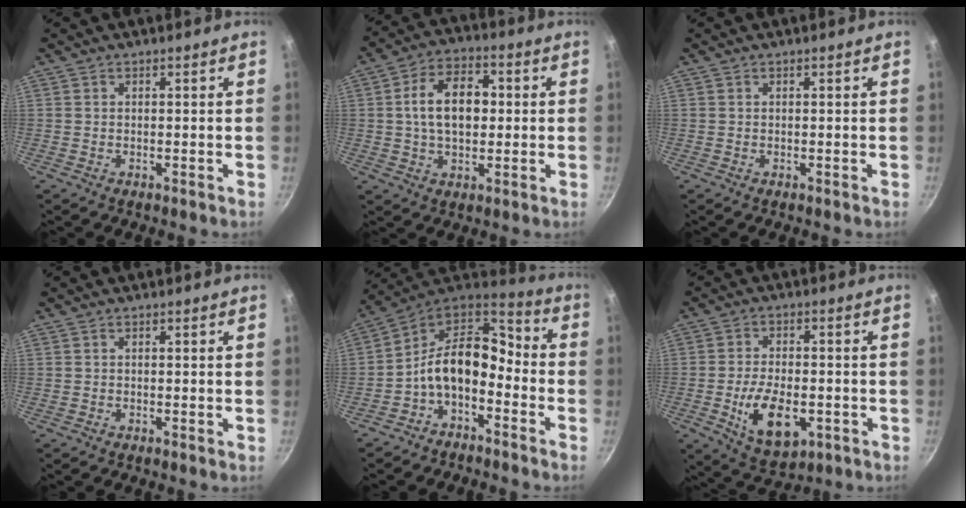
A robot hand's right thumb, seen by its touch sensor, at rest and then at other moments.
{"total": 12.2, "force": [1.1, 7.8, 9.4], "torque": [-0.131, 0.020, 0.009]}
{"total": 0.0}
{"total": 0.0}
{"total": 13.6, "force": [-4.2, 8.5, 9.8], "torque": [-0.156, 0.070, -0.093]}
{"total": 11.8, "force": [-3.0, 6.5, 9.4], "torque": [-0.148, 0.002, -0.039]}